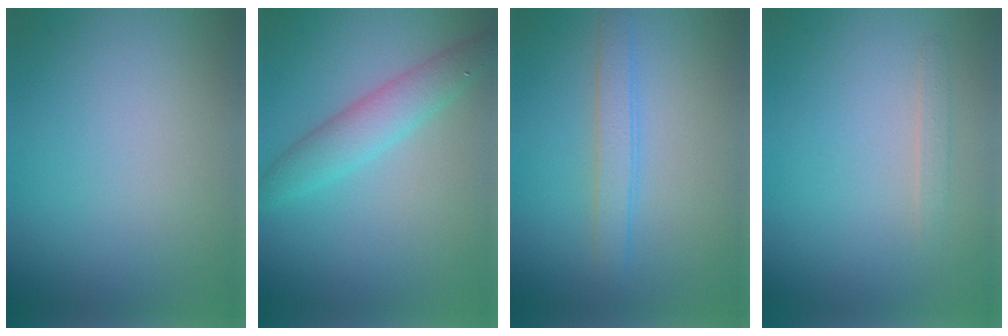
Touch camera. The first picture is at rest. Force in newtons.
{"total": 3.4, "press": 3.4, "slide": 0.1}
{"total": 2.0, "press": 2.0, "slide": 0.1}
{"total": 0.9, "press": 0.8, "slide": 0.1}